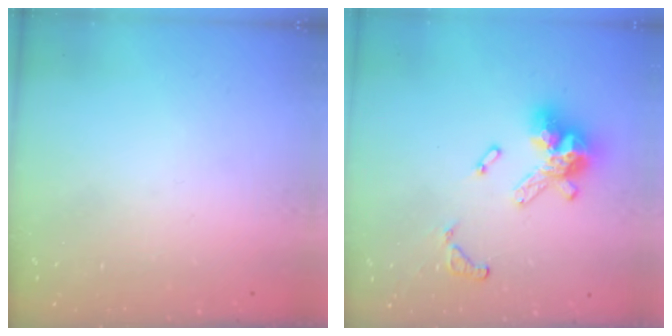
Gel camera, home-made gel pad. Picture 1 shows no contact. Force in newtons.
{"total": 13.8, "press": 13.8, "slide": 1.0}